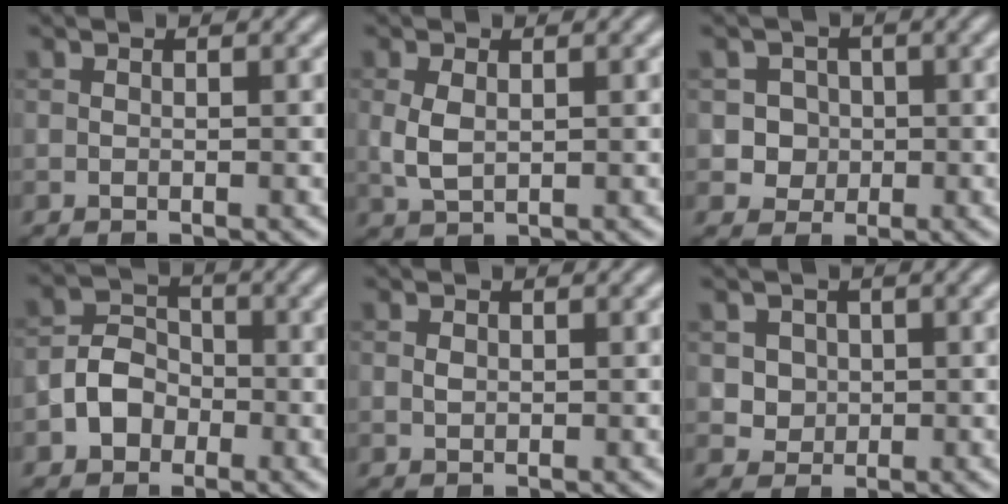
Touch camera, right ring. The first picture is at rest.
{"total": 2.2, "force": [0.3, 1.3, 1.8], "torque": [-0.049, 0.000, 0.009]}
{"total": 2.7, "force": [0.1, 2.6, 0.7], "torque": [0.009, 0.006, 0.003]}
{"total": 3.6, "force": [-1.5, 2.9, 1.7], "torque": [-0.026, 0.008, -0.029]}
{"total": 0.5, "force": [0.1, 0.4, 0.3], "torque": [-0.008, 0.000, 0.002]}
{"total": 2.7, "force": [0.9, 2.4, 1.0], "torque": [-0.018, 0.003, 0.028]}